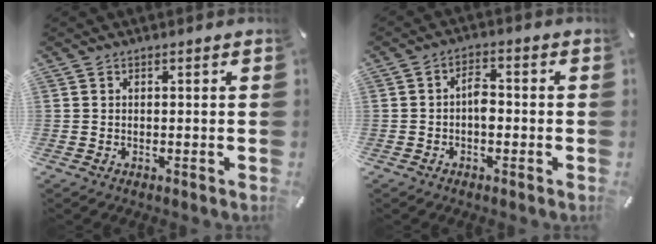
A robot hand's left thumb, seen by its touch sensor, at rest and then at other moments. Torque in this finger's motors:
{"motor_torque": [0.21, 0.95, 0.16, -0.21, 0.14]}